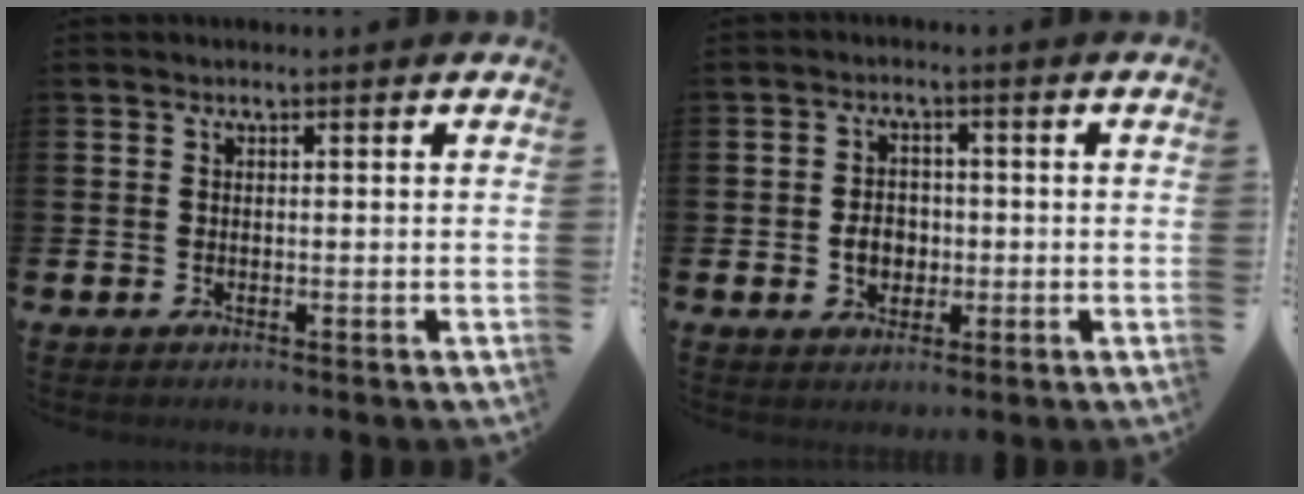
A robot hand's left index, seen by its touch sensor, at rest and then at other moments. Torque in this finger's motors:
{"motor_torque": [0.97, 0.18, 0.17, 0.10]}